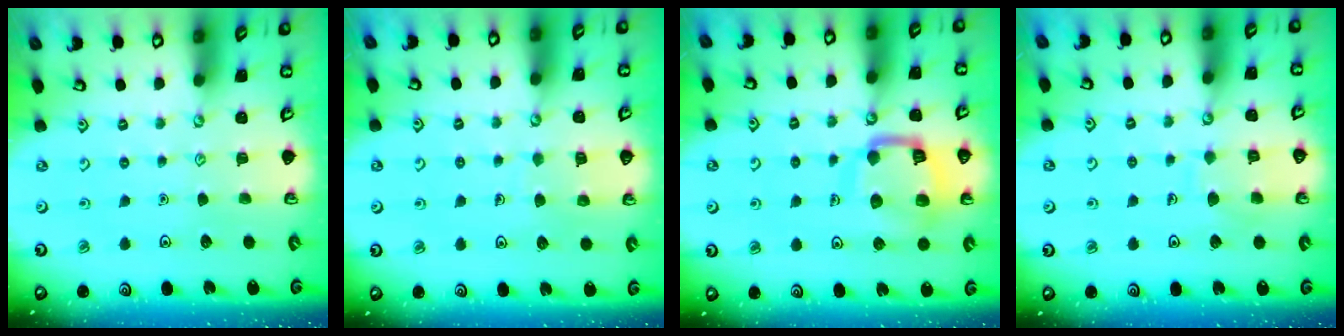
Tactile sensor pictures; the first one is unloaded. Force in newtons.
{"total": 6.9, "press": 6.9, "slide": 0.6}
{"total": 13.1, "press": 13.0, "slide": 1.5}
{"total": 7.3, "press": 7.3, "slide": 0.7}